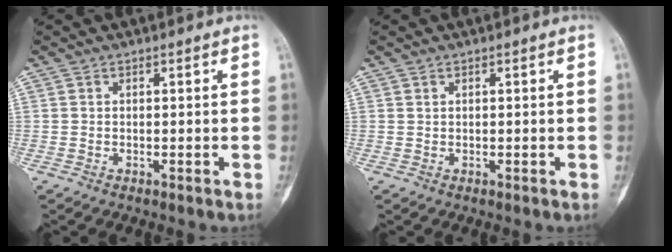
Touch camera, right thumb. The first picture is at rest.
{"total": 0.0}